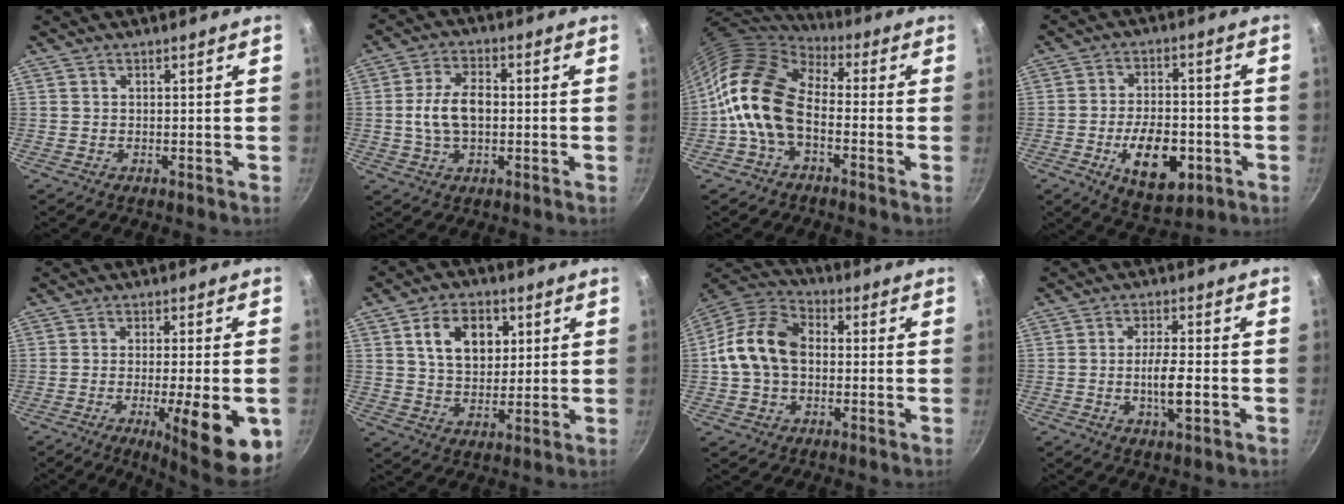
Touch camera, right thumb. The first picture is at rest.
{"total": 8.5, "force": [-0.3, 5.2, 6.8], "torque": [-0.118, 0.019, -0.010]}
{"total": 13.4, "force": [-2.9, 8.3, 10.1], "torque": [-0.162, 0.035, -0.073]}
{"total": 13.4, "force": [-4.3, 7.3, 10.4], "torque": [-0.140, 0.014, -0.059]}
{"total": 15.0, "force": [-4.7, 3.3, 13.9], "torque": [-0.182, 0.004, -0.061]}
{"total": 11.2, "force": [3.4, 7.8, 7.3], "torque": [-0.089, -0.006, 0.055]}
{"total": 13.4, "force": [0.0, 9.8, 9.1], "torque": [-0.143, 0.034, -0.017]}
{"total": 6.9, "force": [-1.5, 1.8, 6.4], "torque": [-0.114, 0.010, -0.029]}